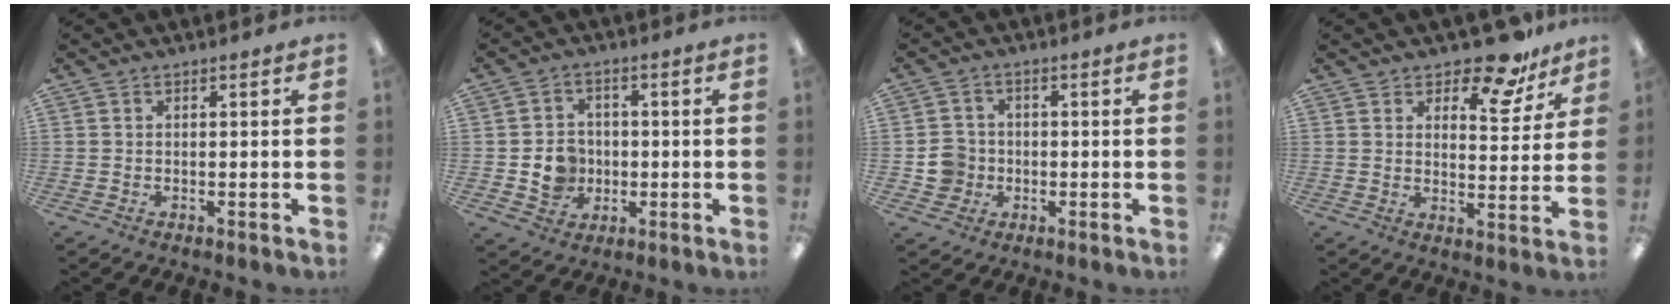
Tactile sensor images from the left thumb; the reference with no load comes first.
{"total": 7.3, "force": [-1.1, 6.5, 3.1], "torque": [-0.058, 0.012, -0.017]}
{"total": 5.7, "force": [-1.0, 5.4, 1.4], "torque": [-0.029, 0.013, -0.016]}
{"total": 11.0, "force": [8.8, 4.2, 5.2], "torque": [-0.066, -0.058, 0.154]}